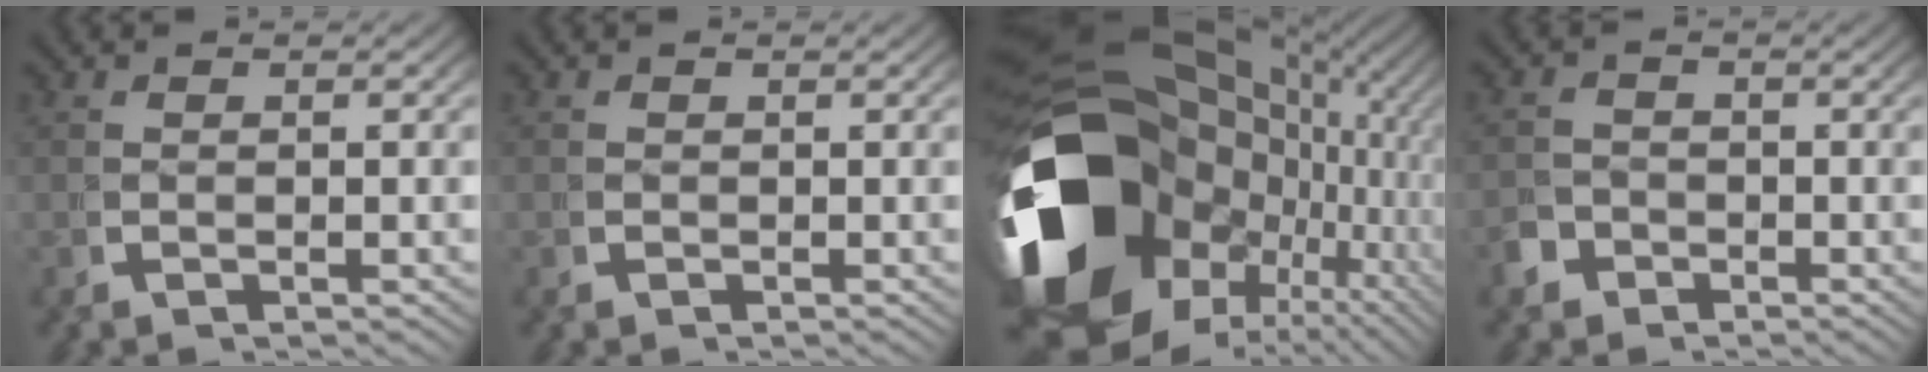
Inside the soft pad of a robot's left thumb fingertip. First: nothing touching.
{"total": 1.0, "force": [-0.4, 0.6, -0.6], "torque": [0.011, -0.008, -0.003]}
{"total": 27.5, "force": [-0.3, 17.5, 21.2], "torque": [-0.351, -0.028, 0.000]}
{"total": 3.1, "force": [-2.2, 2.0, -0.9], "torque": [0.019, -0.014, -0.040]}